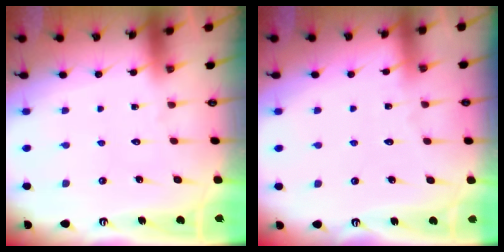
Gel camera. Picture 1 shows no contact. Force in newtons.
{"total": 2.8, "press": 2.8, "slide": 0.3}